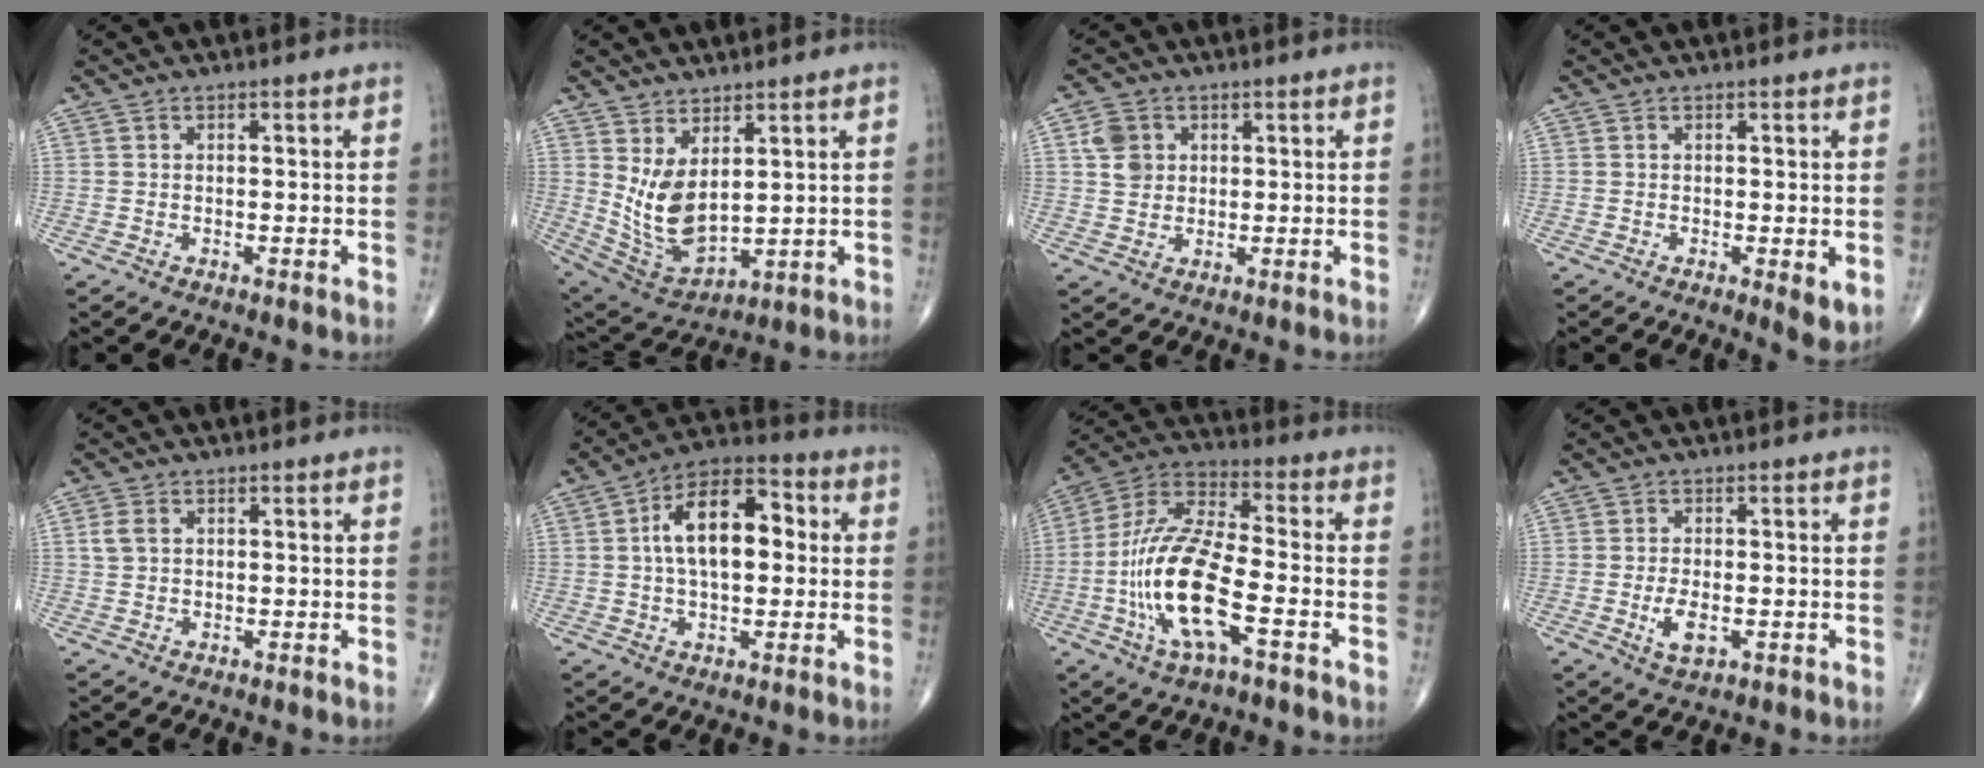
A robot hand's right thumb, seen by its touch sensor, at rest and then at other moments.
{"total": 10.4, "force": [3.1, 5.0, 8.6], "torque": [-0.156, -0.035, 0.082]}
{"total": 4.9, "force": [1.5, 4.1, 2.2], "torque": [-0.022, -0.003, 0.027]}
{"total": 3.2, "force": [-0.3, 0.9, 3.0], "torque": [-0.042, -0.012, -0.006]}
{"total": 2.5, "force": [0.6, 1.8, 1.6], "torque": [-0.035, 0.005, 0.014]}
{"total": 14.3, "force": [1.8, 7.8, 11.8], "torque": [-0.182, 0.027, 0.020]}
{"total": 17.4, "force": [-5.0, 5.5, 15.7], "torque": [-0.330, 0.032, -0.097]}
{"total": 4.5, "force": [-1.1, 2.0, 3.8], "torque": [-0.070, -0.005, -0.018]}